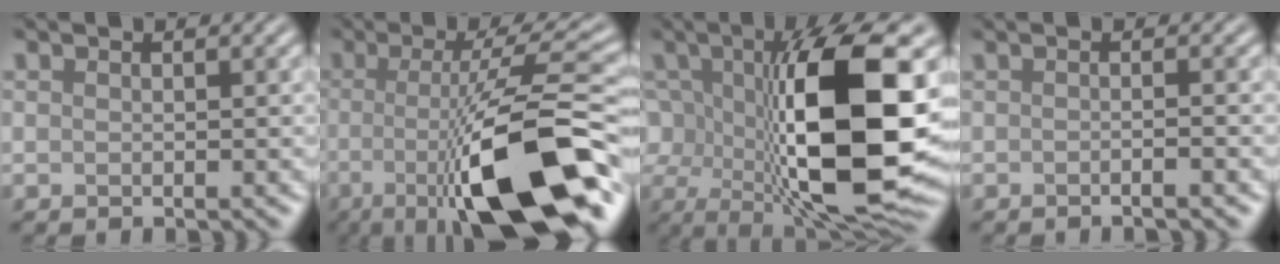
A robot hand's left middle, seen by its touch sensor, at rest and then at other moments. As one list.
[{"total": 13.8, "force": [-4.4, 3.1, 12.7], "torque": [-0.176, 0.005, -0.075]}, {"total": 16.3, "force": [0.5, 6.6, 14.9], "torque": [-0.236, 0.002, 0.002]}, {"total": 3.1, "force": [-0.1, 1.3, 2.7], "torque": [-0.011, 0.000, -0.030]}]